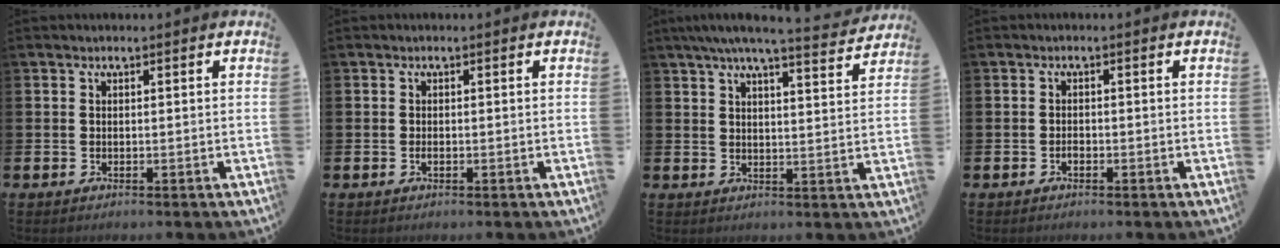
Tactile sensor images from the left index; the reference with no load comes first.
{"total": 0.6, "force": [-0.3, 0.2, 0.5], "torque": [-0.016, 0.003, -0.005]}
{"total": 6.6, "force": [6.0, 0.3, 2.7], "torque": [-0.060, -0.027, 0.104]}
{"total": 1.0, "force": [-0.6, 0.5, 0.6], "torque": [-0.019, 0.002, -0.010]}